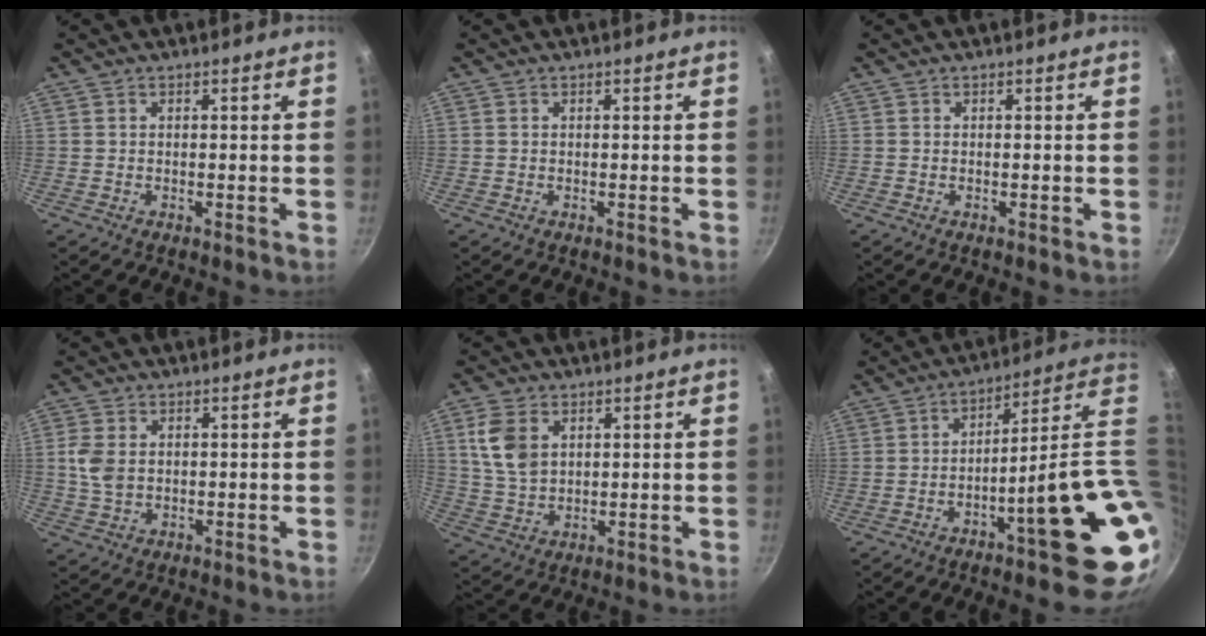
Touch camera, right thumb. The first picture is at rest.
{"total": 0.0}
{"total": 0.0}
{"total": 4.9, "force": [0.8, 3.4, 3.4], "torque": [-0.071, -0.002, 0.018]}
{"total": 8.5, "force": [2.8, 5.7, 5.6], "torque": [-0.099, -0.010, 0.059]}
{"total": 21.5, "force": [-3.6, 4.4, 20.8], "torque": [-0.235, 0.011, -0.045]}